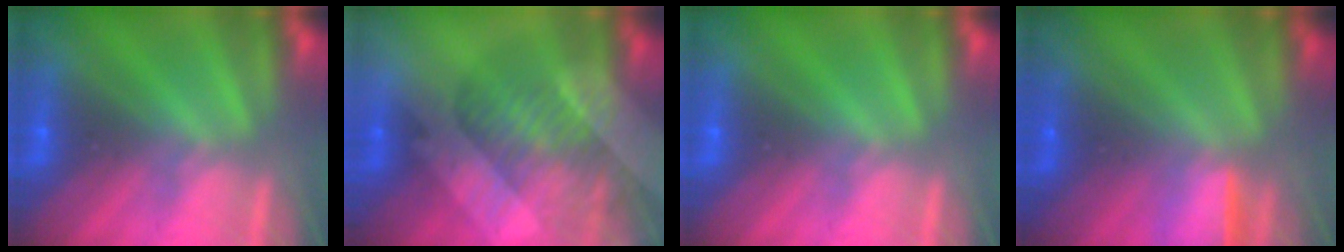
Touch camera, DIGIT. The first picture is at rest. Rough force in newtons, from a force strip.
{"total": 3.4}
{"total": 0.0}
{"total": 1.6}